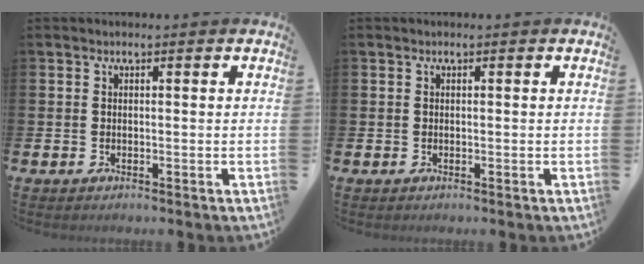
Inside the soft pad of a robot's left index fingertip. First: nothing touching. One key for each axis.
{"total": 0.0}